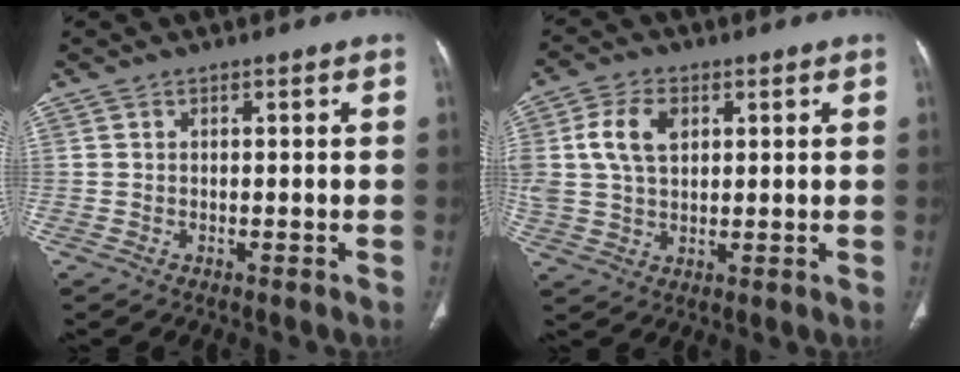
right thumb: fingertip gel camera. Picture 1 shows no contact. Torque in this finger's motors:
{"motor_torque": [0.55, 0.53, 1.42, 0.55, 0.36]}